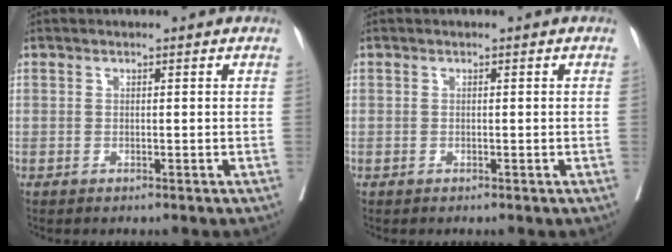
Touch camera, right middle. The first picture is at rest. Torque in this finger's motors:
{"motor_torque": [1.06, -1.08, -0.23, -0.21]}